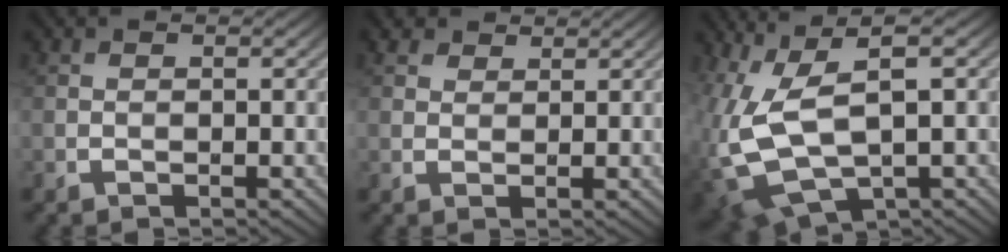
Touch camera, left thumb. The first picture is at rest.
{"total": 2.3, "force": [2.0, 1.1, 0.1], "torque": [-0.003, 0.004, 0.036]}
{"total": 13.3, "force": [0.6, 7.0, 11.2], "torque": [-0.285, -0.028, 0.027]}